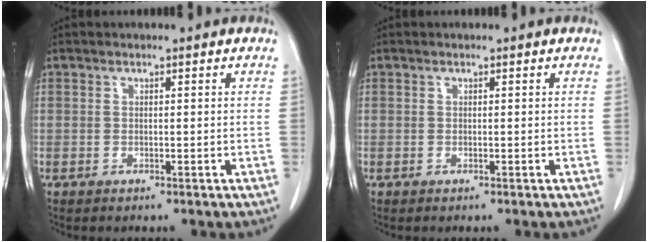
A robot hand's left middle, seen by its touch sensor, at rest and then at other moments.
{"total": 0.0}